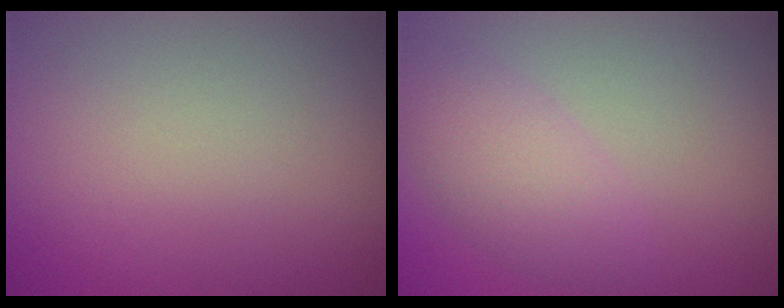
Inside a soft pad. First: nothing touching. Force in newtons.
{"total": 3.3, "press": 3.3, "slide": 0.1}